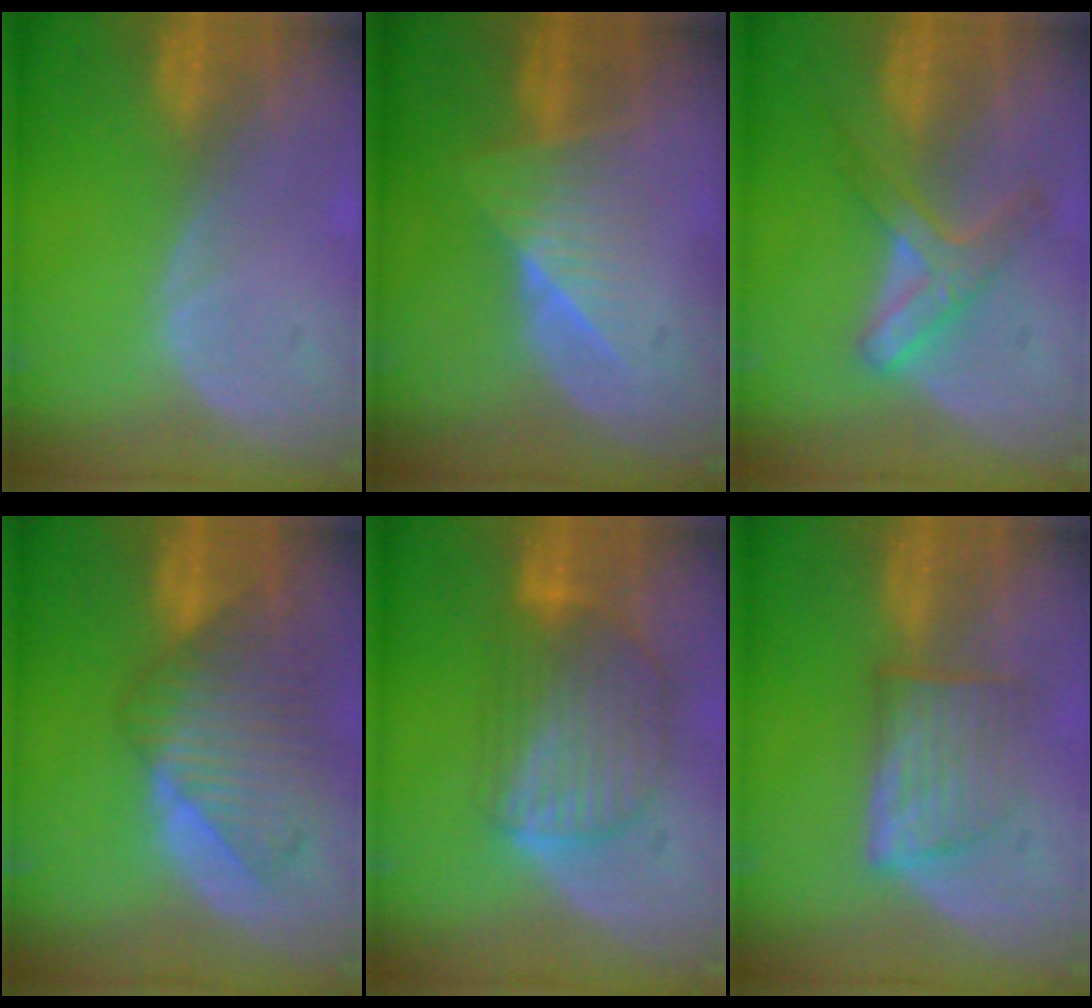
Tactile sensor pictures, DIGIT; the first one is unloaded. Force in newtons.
{"total": 6.3, "press": 5.6, "slide": 2.9}
{"total": 5.9, "press": 5.6, "slide": 1.7}
{"total": 9.8, "press": 8.6, "slide": 4.8}
{"total": 8.7, "press": 7.6, "slide": 4.1}
{"total": 6.2, "press": 5.9, "slide": 1.9}